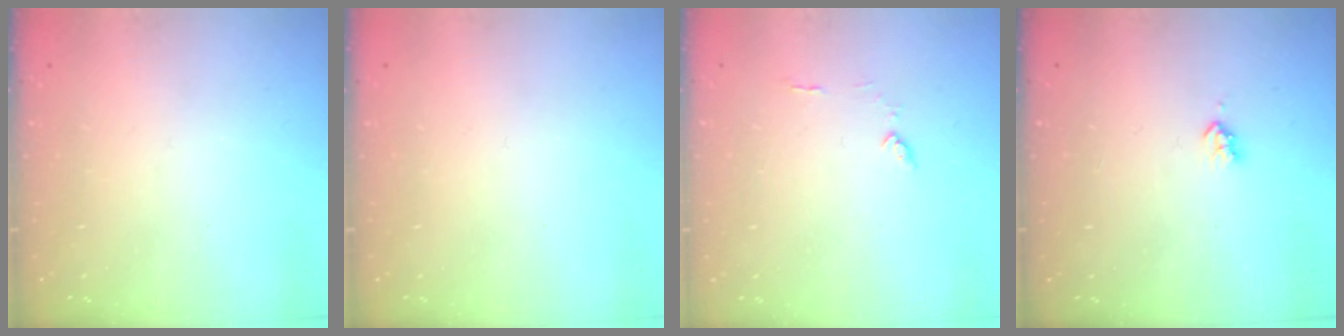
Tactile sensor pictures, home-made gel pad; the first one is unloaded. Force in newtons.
{"total": 0.0}
{"total": 5.7, "press": 5.7, "slide": 0.6}
{"total": 2.2, "press": 2.1, "slide": 0.4}